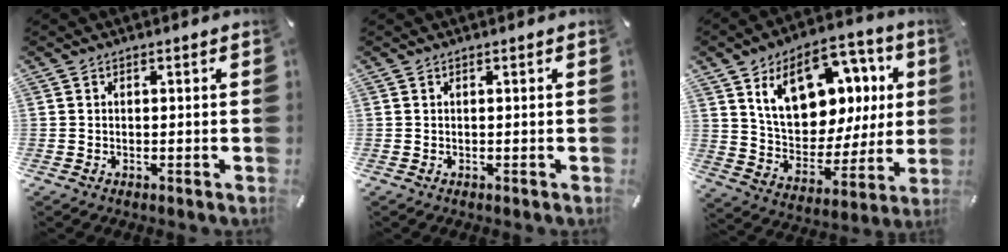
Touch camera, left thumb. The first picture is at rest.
{"total": 0.0}
{"total": 18.4, "force": [8.4, 12.3, 10.8], "torque": [-0.168, -0.043, 0.153]}